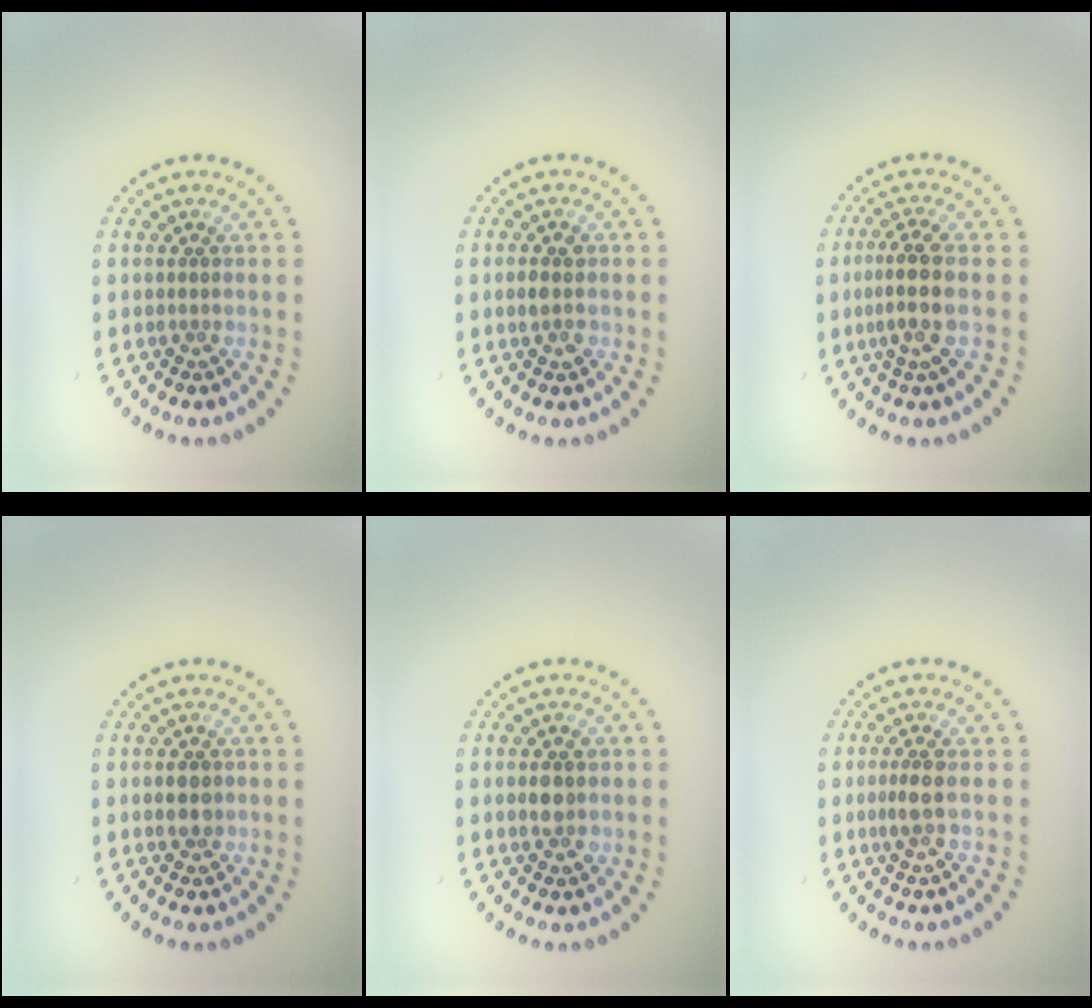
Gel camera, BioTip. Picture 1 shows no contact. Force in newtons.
{"total": 1.6, "press": 1.6, "slide": 0.1}
{"total": 3.5, "press": 3.0, "slide": 1.9}
{"total": 1.9, "press": 1.9, "slide": 0.4}
{"total": 2.3, "press": 2.2, "slide": 0.3}
{"total": 1.7, "press": 1.4, "slide": 0.9}